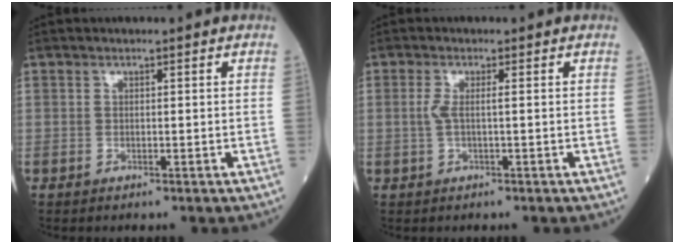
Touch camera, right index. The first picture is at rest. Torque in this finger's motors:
{"motor_torque": [0.00, -0.06, 0.01, 0.02]}